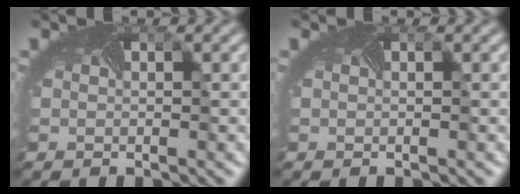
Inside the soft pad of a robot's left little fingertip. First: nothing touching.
{"total": 0.0}